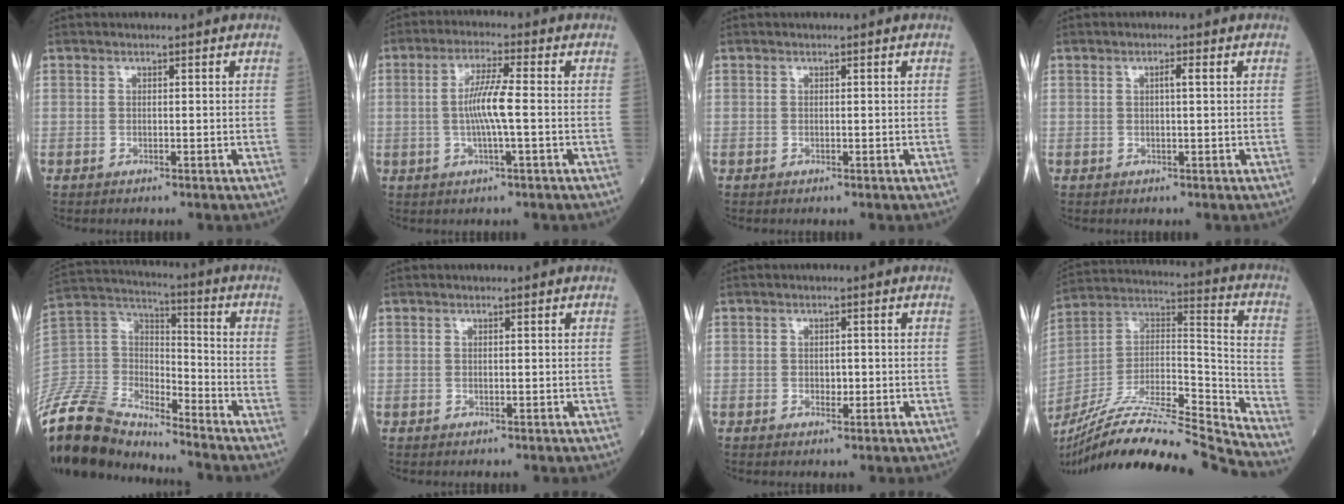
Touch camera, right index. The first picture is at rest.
{"total": 6.2, "force": [-0.4, 0.0, 6.2], "torque": [-0.121, 0.003, -0.011]}
{"total": 0.0}
{"total": 1.4, "force": [0.3, 0.0, 1.3], "torque": [-0.025, 0.004, 0.005]}
{"total": 17.9, "force": [-16.5, 4.7, 5.1], "torque": [-0.109, 0.030, -0.305]}
{"total": 0.0}
{"total": 1.4, "force": [-0.4, 0.8, 1.0], "torque": [-0.017, 0.001, -0.003]}
{"total": 25.0, "force": [-23.1, -0.8, 9.6], "torque": [-0.189, 0.002, -0.388]}